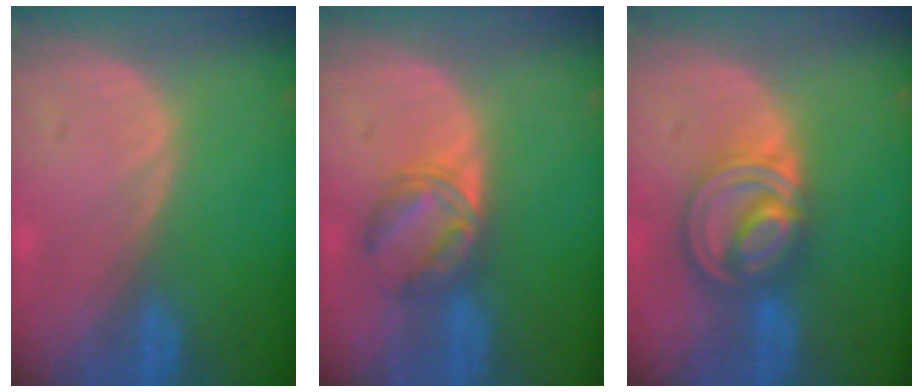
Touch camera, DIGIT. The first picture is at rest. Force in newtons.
{"total": 5.6, "press": 5.5, "slide": 1.0}
{"total": 8.5, "press": 7.1, "slide": 4.6}